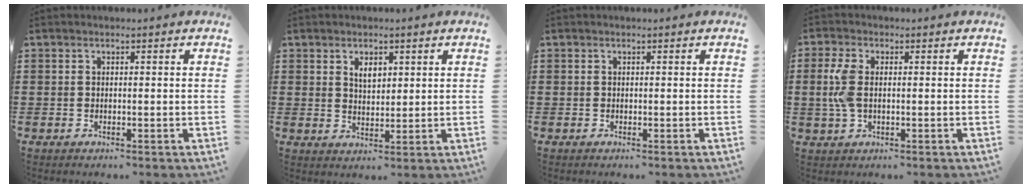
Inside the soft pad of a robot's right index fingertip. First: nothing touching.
{"total": 2.6, "force": [1.5, 1.4, 1.5], "torque": [-0.028, 0.001, 0.026]}
{"total": 0.0}
{"total": 5.1, "force": [0.2, 2.5, 4.4], "torque": [-0.122, -0.005, -0.008]}